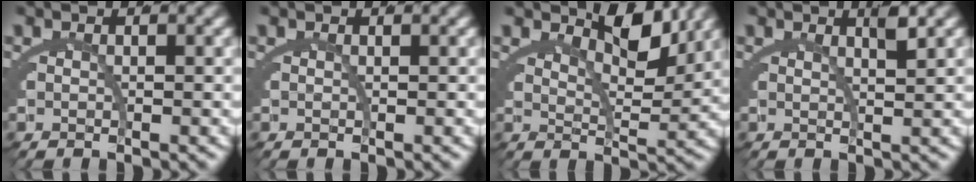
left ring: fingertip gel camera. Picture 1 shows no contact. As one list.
[{"total": 0.0}, {"total": 4.5, "force": [3.8, 1.0, 2.3], "torque": [-0.035, -0.008, 0.070]}, {"total": 1.3, "force": [0.5, -1.1, 0.5], "torque": [-0.008, -0.006, 0.017]}]